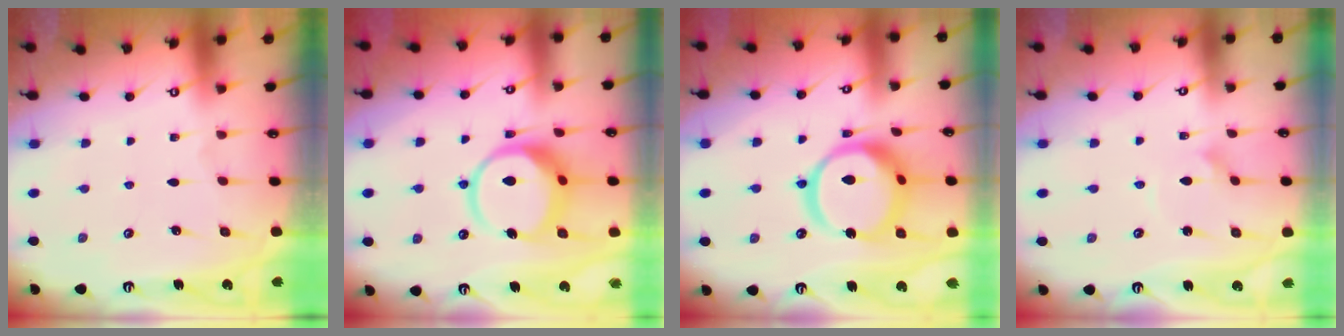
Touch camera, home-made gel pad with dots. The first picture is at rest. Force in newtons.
{"total": 13.5, "press": 13.4, "slide": 1.5}
{"total": 18.5, "press": 18.4, "slide": 2.1}
{"total": 1.6, "press": 1.6, "slide": 0.2}